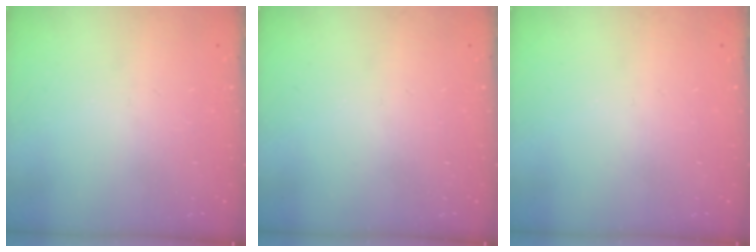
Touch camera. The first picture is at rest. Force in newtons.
{"total": 0.0}
{"total": 0.0}